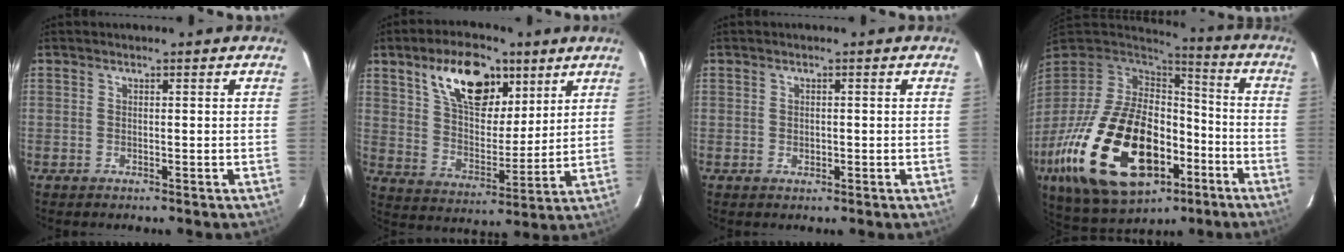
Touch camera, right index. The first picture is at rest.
{"total": 16.4, "force": [9.1, 8.4, 10.8], "torque": [-0.181, 0.020, 0.162]}
{"total": 1.1, "force": [-0.1, 1.0, 0.4], "torque": [-0.004, 0.001, 0.000]}
{"total": 30.4, "force": [-11.4, 17.8, 21.9], "torque": [-0.451, -0.019, -0.162]}